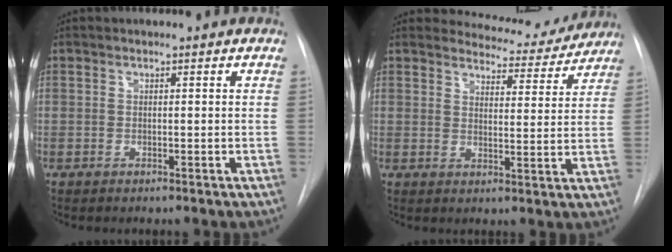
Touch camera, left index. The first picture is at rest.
{"total": 9.2, "force": [9.0, 2.3, 0.3], "torque": [0.009, -0.018, 0.100]}